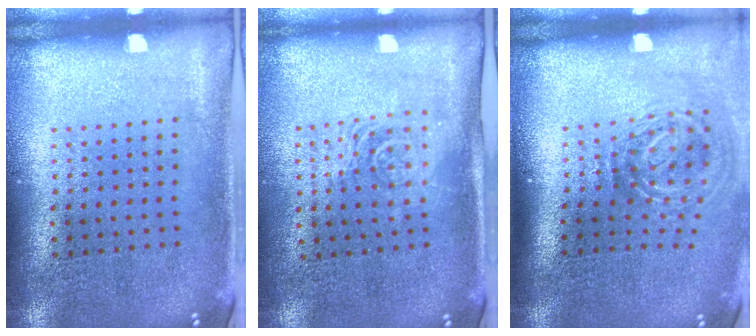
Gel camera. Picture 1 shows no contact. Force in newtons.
{"total": 1.6, "press": 1.3, "slide": 0.9}
{"total": 2.0, "press": 1.2, "slide": 1.6}